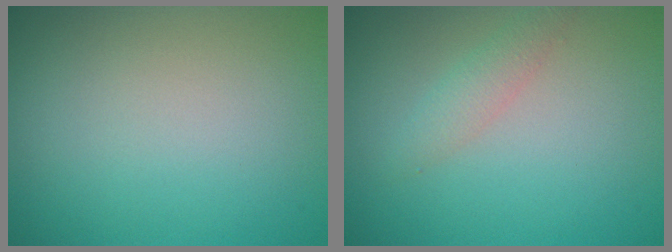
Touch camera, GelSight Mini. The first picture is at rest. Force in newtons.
{"total": 1.5, "press": 1.5, "slide": 0.0}